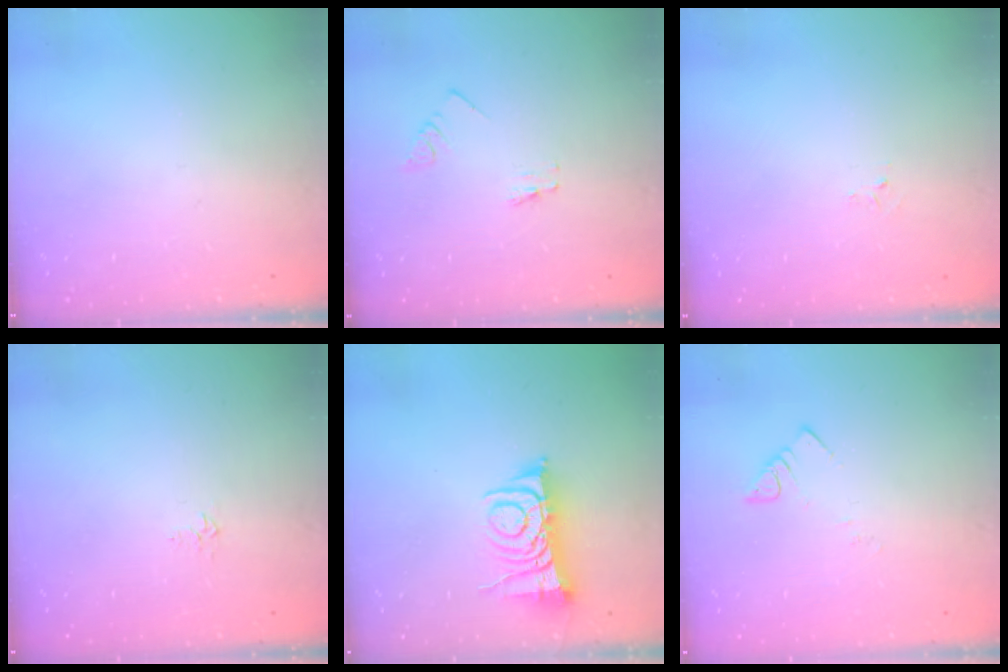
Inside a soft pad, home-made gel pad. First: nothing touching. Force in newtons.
{"total": 0.7, "press": 0.7, "slide": 0.1}
{"total": 2.6, "press": 2.6, "slide": 0.4}
{"total": 3.3, "press": 3.2, "slide": 0.4}
{"total": 8.6, "press": 8.5, "slide": 1.0}
{"total": 3.6, "press": 3.6, "slide": 0.6}